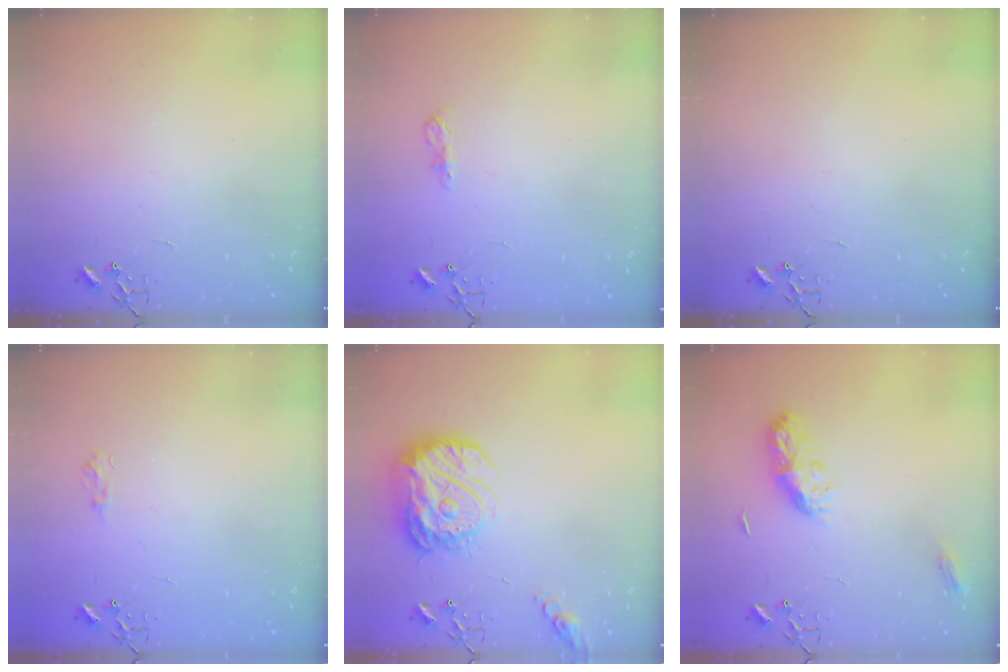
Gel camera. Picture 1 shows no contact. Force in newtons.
{"total": 7.9, "press": 7.9, "slide": 0.9}
{"total": 0.0}
{"total": 5.7, "press": 5.7, "slide": 0.6}
{"total": 18.2, "press": 18.1, "slide": 1.7}
{"total": 9.9, "press": 9.9, "slide": 0.1}